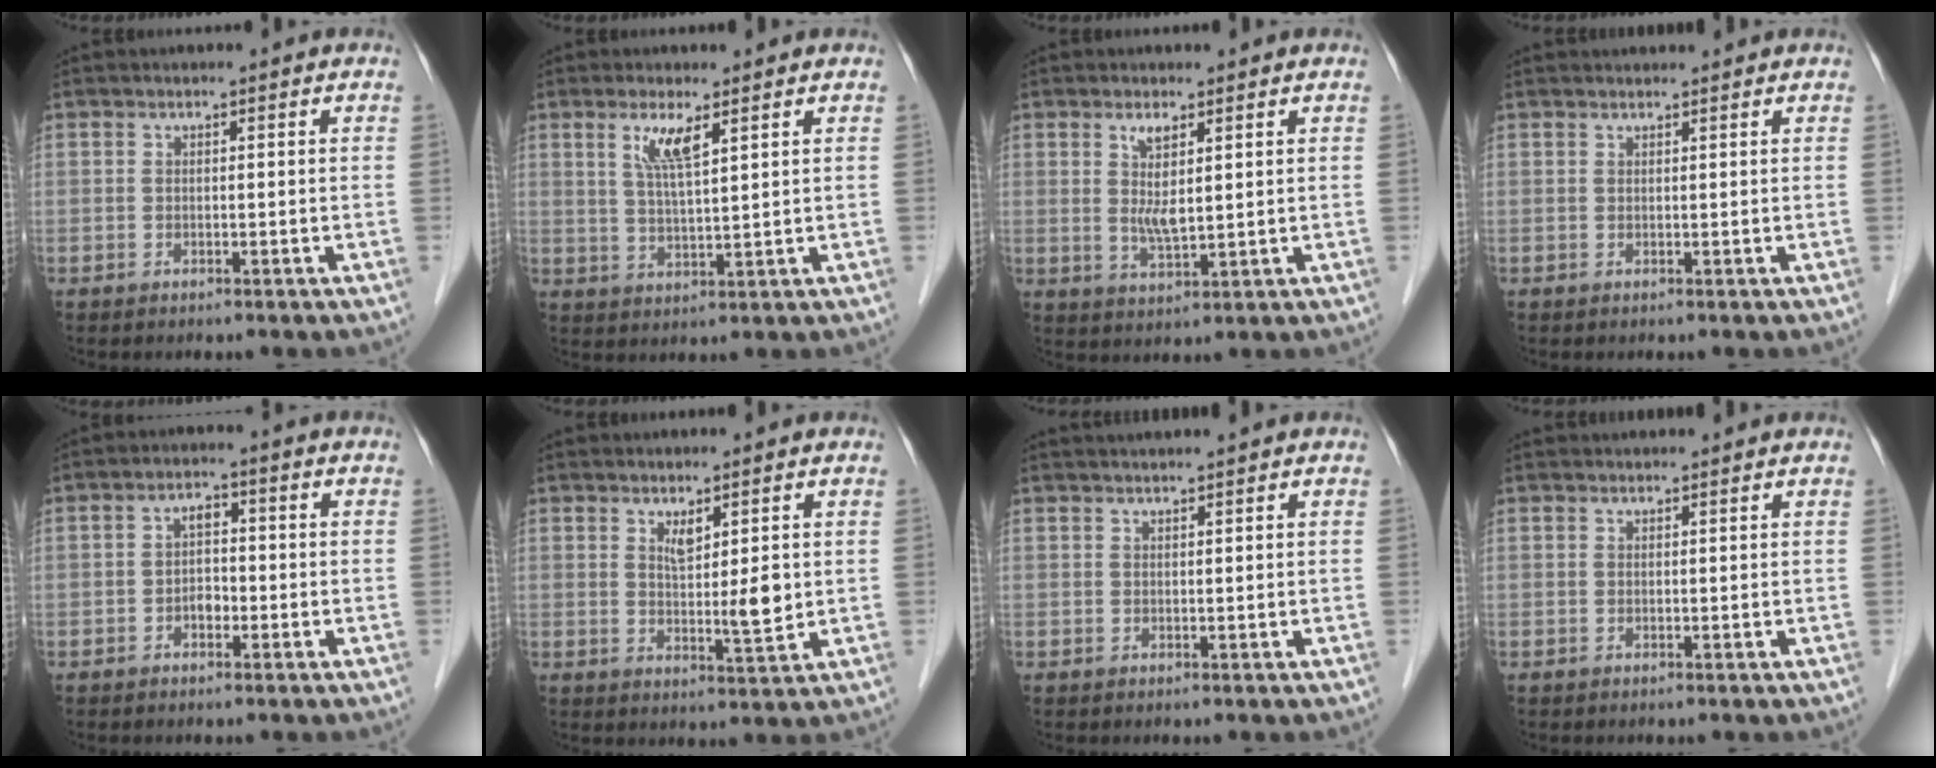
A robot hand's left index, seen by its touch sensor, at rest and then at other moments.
{"total": 4.8, "force": [2.5, 0.4, 4.1], "torque": [-0.084, -0.003, 0.050]}
{"total": 4.5, "force": [1.4, 0.6, 4.2], "torque": [-0.083, -0.006, 0.030]}
{"total": 2.6, "force": [2.5, 0.2, 0.5], "torque": [-0.007, 0.023, 0.037]}
{"total": 2.9, "force": [-1.0, 1.9, 1.9], "torque": [-0.032, 0.014, -0.019]}
{"total": 4.7, "force": [1.3, 1.0, 4.4], "torque": [-0.071, -0.011, 0.024]}
{"total": 2.9, "force": [2.6, -0.5, 1.1], "torque": [-0.008, 0.022, 0.046]}
{"total": 3.0, "force": [2.9, 0.2, 0.7], "torque": [-0.008, 0.027, 0.041]}